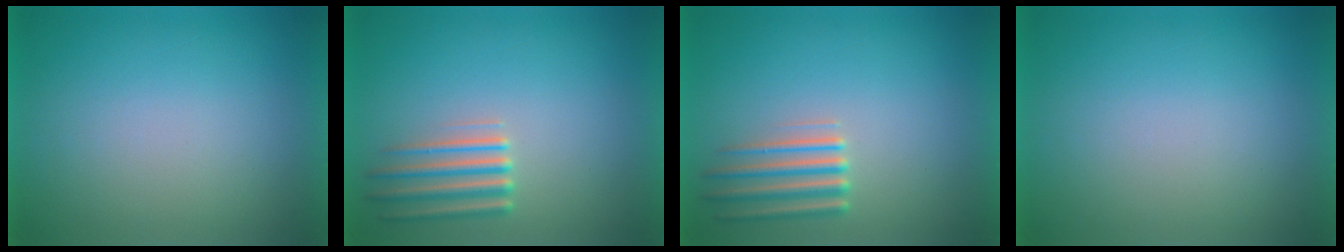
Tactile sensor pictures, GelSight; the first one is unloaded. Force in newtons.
{"total": 2.3}
{"total": 2.3}
{"total": 0.0}